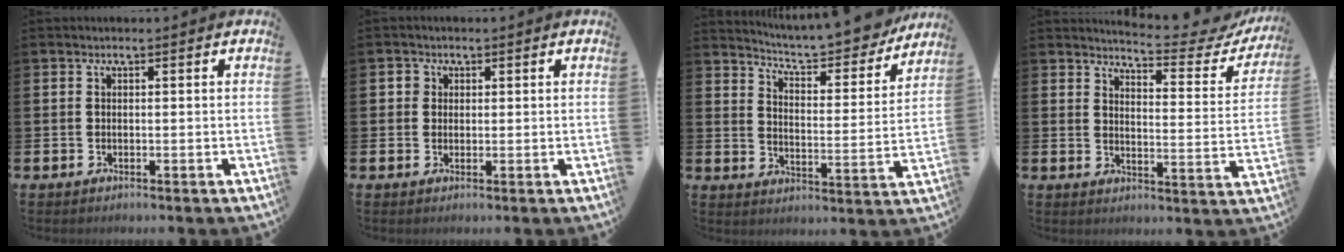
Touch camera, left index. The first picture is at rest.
{"total": 1.6, "force": [0.8, 1.4, 0.1], "torque": [0.014, 0.001, 0.009]}
{"total": 7.2, "force": [6.9, 0.7, 1.6], "torque": [-0.049, -0.061, 0.115]}
{"total": 5.3, "force": [5.1, 0.5, 1.3], "torque": [-0.025, -0.047, 0.079]}